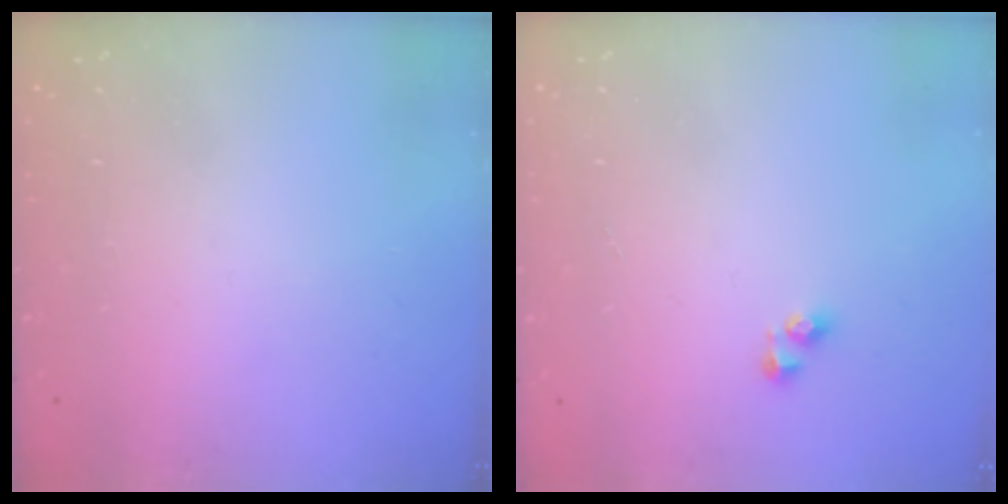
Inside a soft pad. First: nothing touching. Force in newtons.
{"total": 2.5, "press": 2.5, "slide": 0.2}